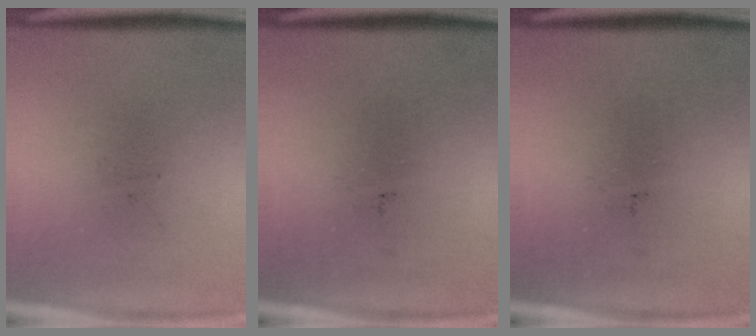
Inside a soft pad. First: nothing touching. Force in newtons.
{"total": 0.0}
{"total": 0.0}